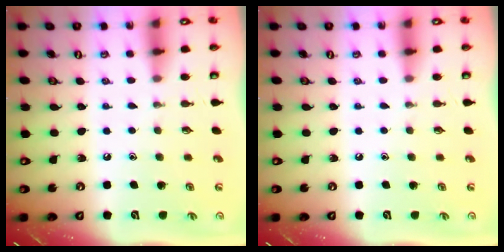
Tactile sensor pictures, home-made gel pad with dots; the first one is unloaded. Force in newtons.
{"total": 0.0}